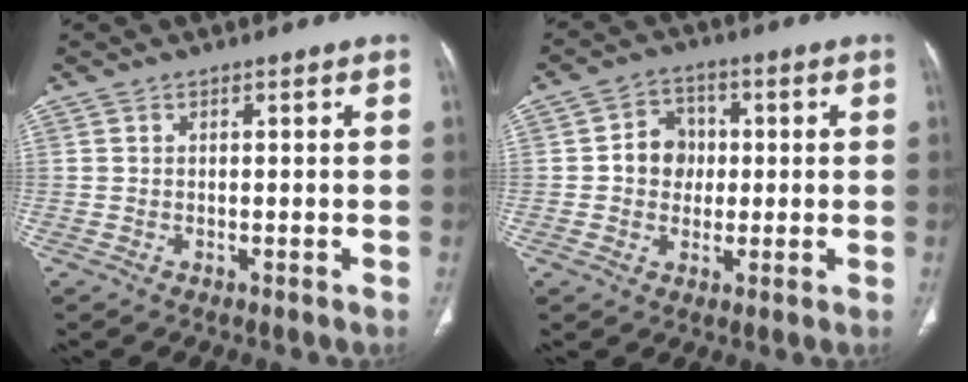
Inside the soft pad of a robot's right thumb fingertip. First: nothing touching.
{"total": 6.8, "force": [0.2, 5.9, 3.3], "torque": [-0.018, 0.011, -0.004]}